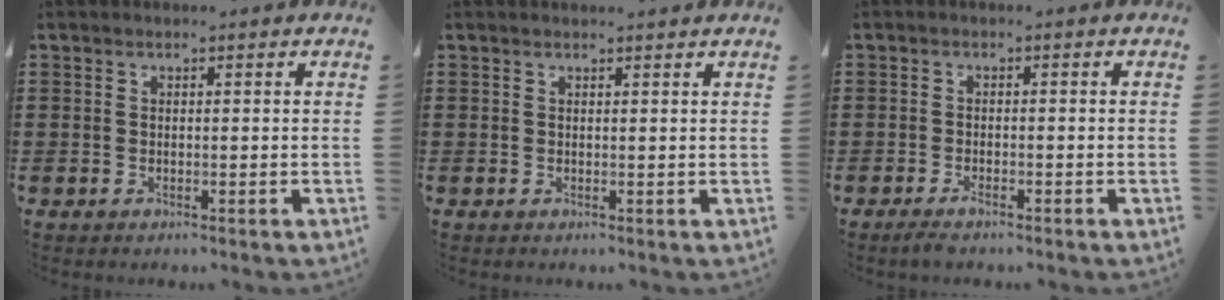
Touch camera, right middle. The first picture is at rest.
{"total": 0.8, "force": [0.8, -0.1, 0.1], "torque": [-0.003, -0.003, 0.015]}
{"total": 1.4, "force": [-1.0, 0.3, 1.0], "torque": [-0.026, -0.007, -0.020]}